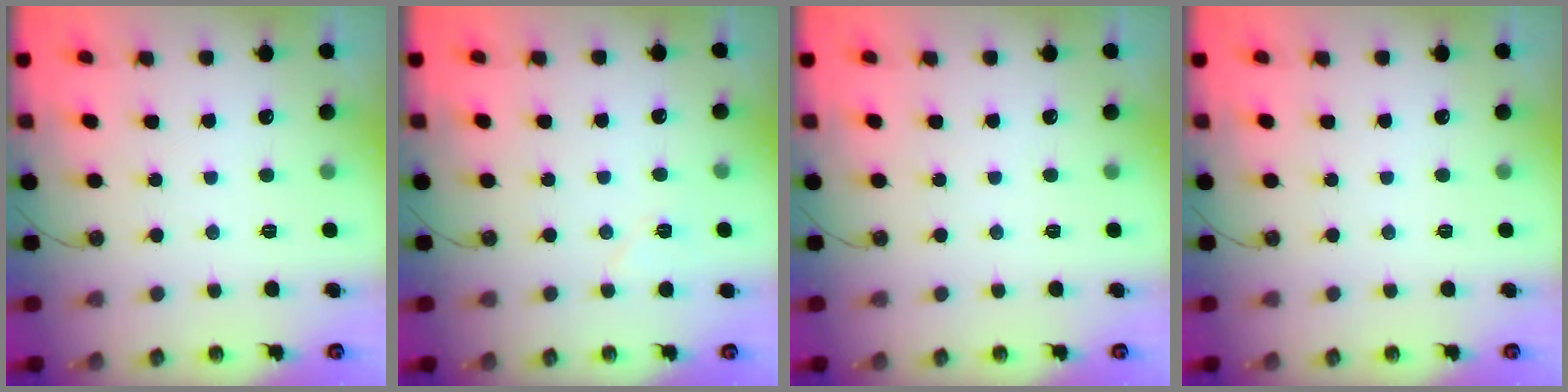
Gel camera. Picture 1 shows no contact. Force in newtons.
{"total": 5.4, "press": 5.0, "slide": 2.1}
{"total": 0.0}
{"total": 0.0}